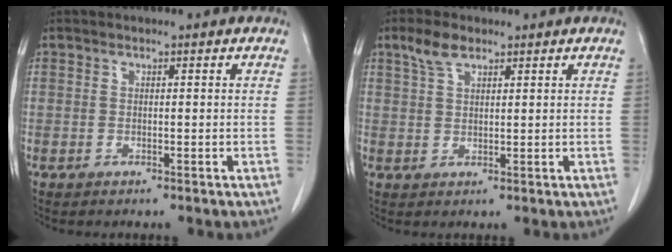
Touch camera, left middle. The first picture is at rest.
{"total": 3.6, "force": [2.5, 1.4, 2.2], "torque": [-0.052, 0.010, 0.053]}